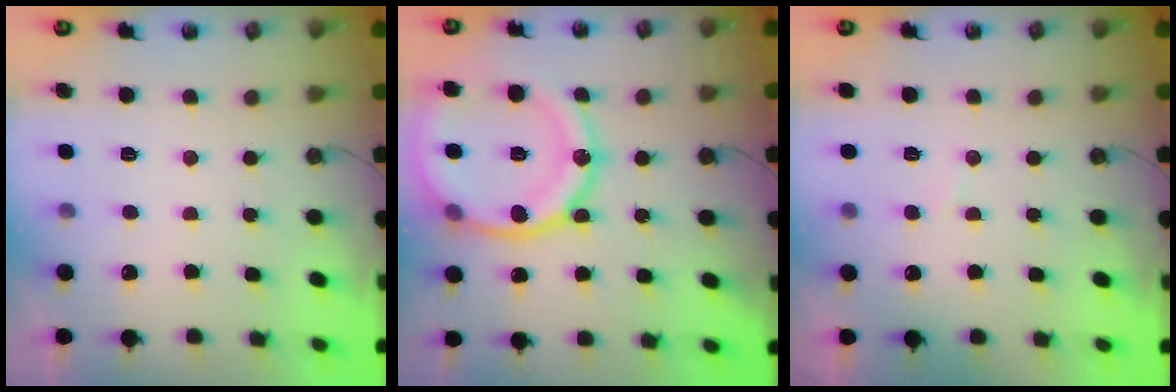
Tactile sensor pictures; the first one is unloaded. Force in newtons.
{"total": 21.9, "press": 21.8, "slide": 2.3}
{"total": 3.5, "press": 3.5, "slide": 0.3}